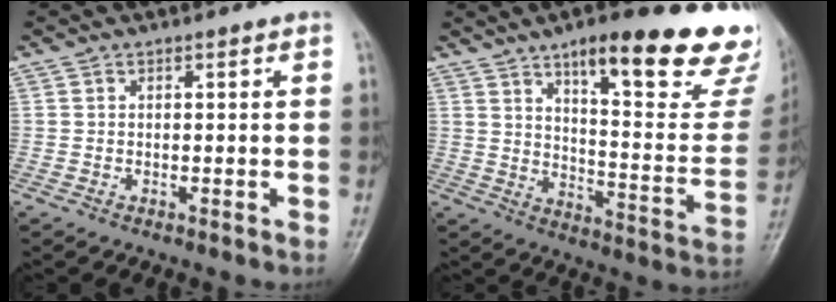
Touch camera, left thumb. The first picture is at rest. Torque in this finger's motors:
{"motor_torque": [0.98, 0.90, 1.43, -1.34, 0.10]}